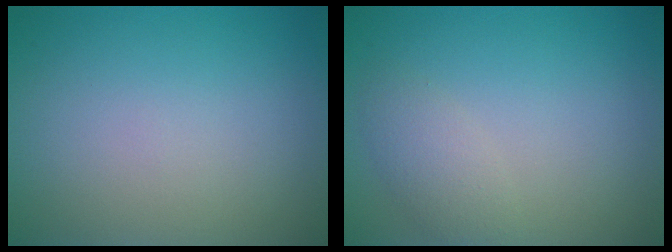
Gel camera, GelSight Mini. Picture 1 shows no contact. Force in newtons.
{"total": 2.0, "press": 2.0, "slide": 0.0}